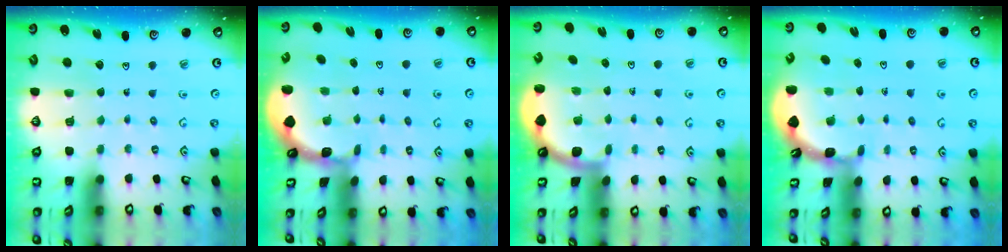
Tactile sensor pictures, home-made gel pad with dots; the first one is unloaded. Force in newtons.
{"total": 1.1, "press": 1.1, "slide": 0.2}
{"total": 1.7, "press": 1.7, "slide": 0.1}
{"total": 1.7, "press": 1.7, "slide": 0.1}